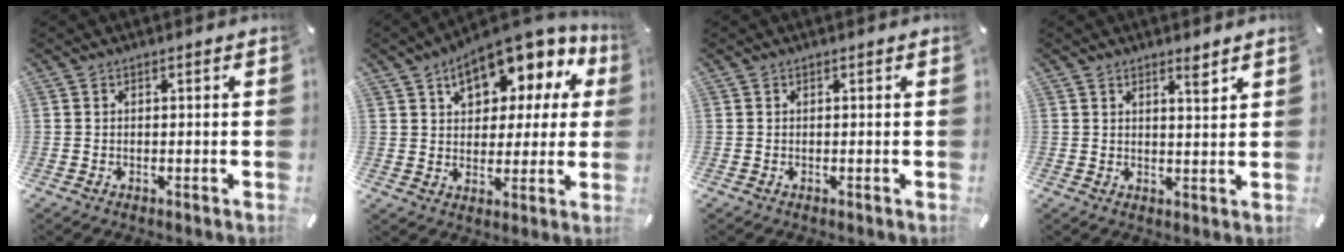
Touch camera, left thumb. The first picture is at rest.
{"total": 12.6, "force": [7.8, 7.5, 6.4], "torque": [-0.095, -0.048, 0.139]}
{"total": 0.0}
{"total": 3.3, "force": [2.5, 0.5, 2.0], "torque": [-0.020, -0.021, 0.040]}